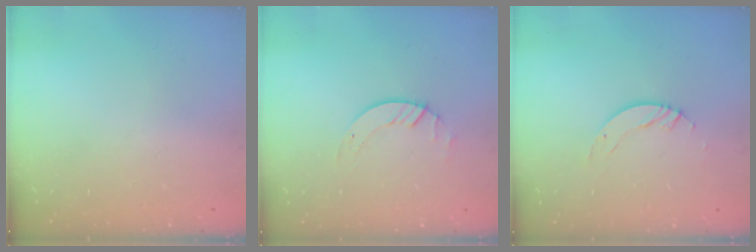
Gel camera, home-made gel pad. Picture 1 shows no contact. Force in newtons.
{"total": 2.0, "press": 2.0, "slide": 0.2}
{"total": 4.0, "press": 4.0, "slide": 0.3}